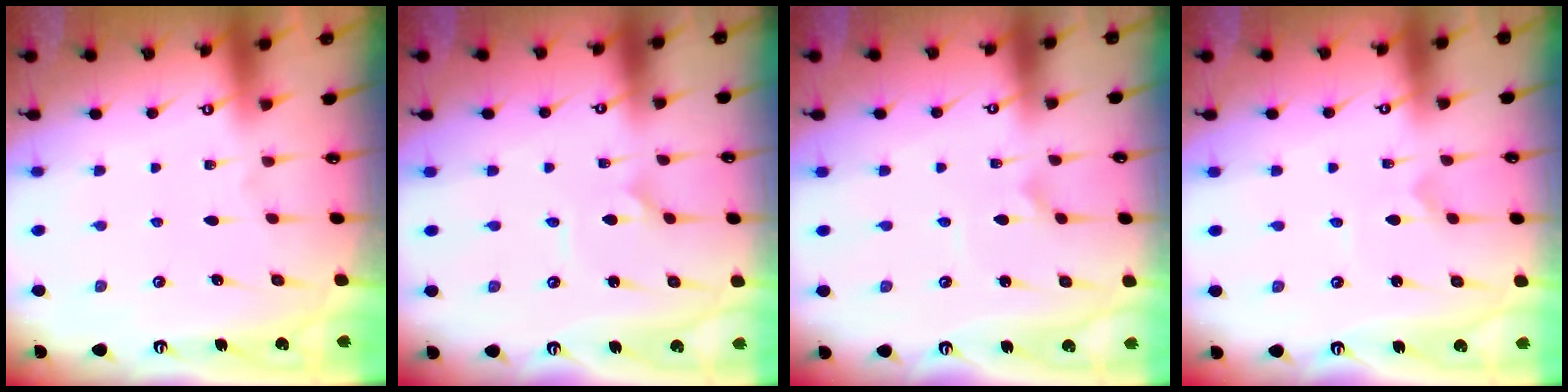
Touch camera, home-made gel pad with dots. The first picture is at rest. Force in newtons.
{"total": 0.7, "press": 0.7, "slide": 0.0}
{"total": 1.6, "press": 1.6, "slide": 0.2}
{"total": 0.8, "press": 0.8, "slide": 0.1}